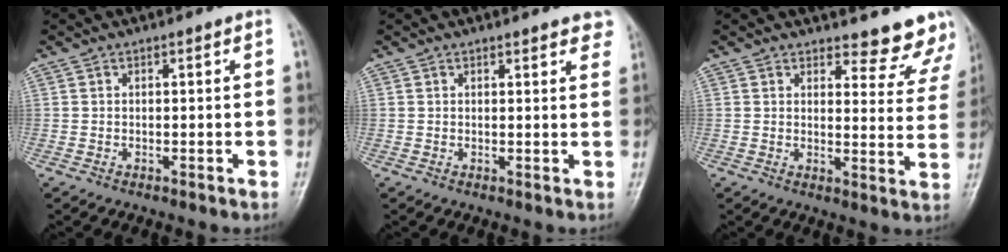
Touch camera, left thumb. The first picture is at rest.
{"total": 4.5, "force": [3.8, 1.5, 1.9], "torque": [0.003, -0.010, 0.035]}
{"total": 10.5, "force": [10.0, 3.1, 0.9], "torque": [0.036, -0.089, 0.094]}